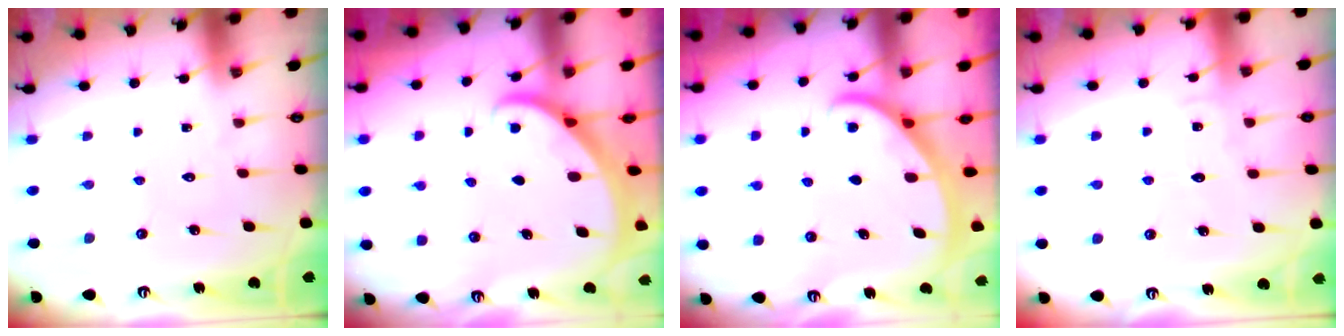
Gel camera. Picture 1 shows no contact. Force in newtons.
{"total": 1.8, "press": 1.8, "slide": 0.1}
{"total": 2.5, "press": 2.5, "slide": 0.2}
{"total": 4.0, "press": 3.9, "slide": 0.3}